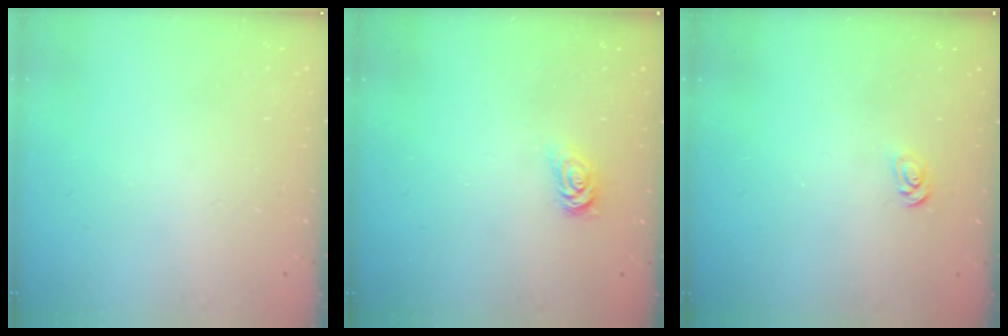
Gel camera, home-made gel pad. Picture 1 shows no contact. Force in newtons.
{"total": 2.5, "press": 2.5, "slide": 0.4}
{"total": 2.1, "press": 2.1, "slide": 0.2}